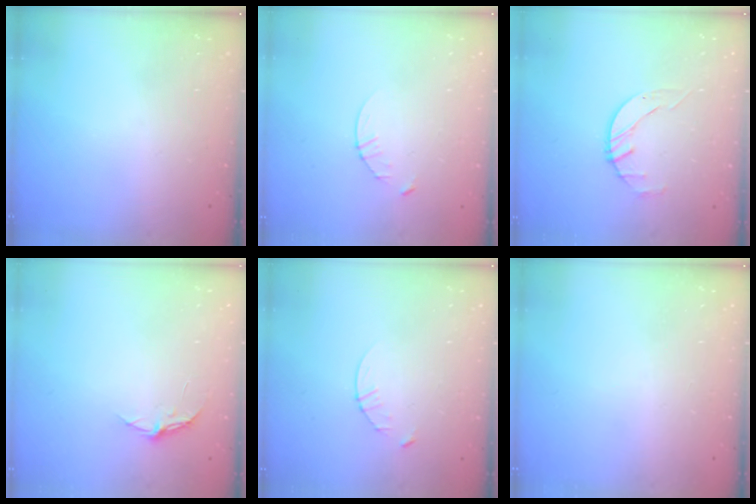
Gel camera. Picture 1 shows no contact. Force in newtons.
{"total": 3.4, "press": 3.4, "slide": 0.4}
{"total": 2.1, "press": 2.0, "slide": 0.3}
{"total": 3.8, "press": 3.8, "slide": 0.3}
{"total": 3.4, "press": 3.4, "slide": 0.4}
{"total": 0.0}